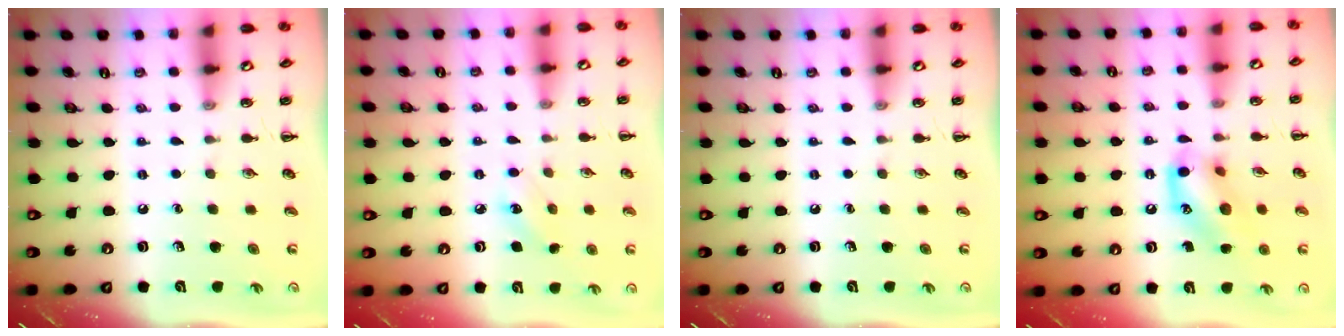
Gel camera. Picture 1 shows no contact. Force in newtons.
{"total": 5.8, "press": 5.6, "slide": 1.6}
{"total": 0.0}
{"total": 14.1, "press": 14.0, "slide": 1.1}